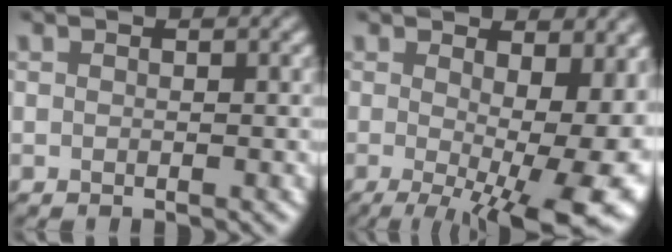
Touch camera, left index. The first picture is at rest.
{"total": 13.5, "force": [-0.3, 5.0, 12.5], "torque": [-0.153, -0.012, 0.024]}